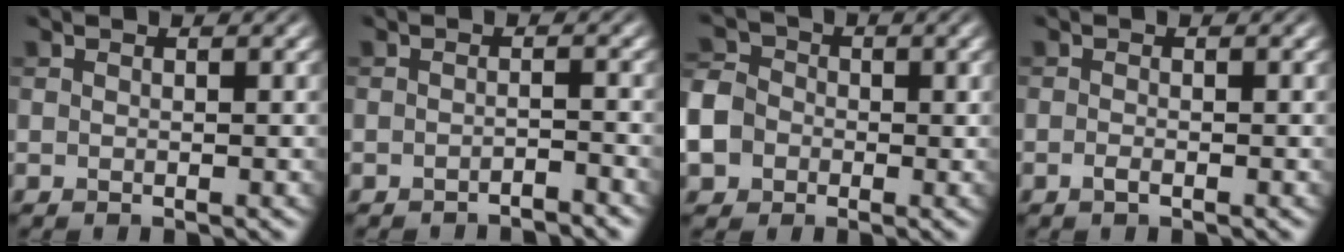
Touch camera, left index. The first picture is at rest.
{"total": 1.8, "force": [-1.7, 0.1, 0.4], "torque": [-0.002, 0.001, -0.029]}
{"total": 8.2, "force": [-3.1, 6.8, 3.2], "torque": [-0.081, -0.018, -0.081]}
{"total": 0.8, "force": [-0.4, 0.2, 0.6], "torque": [-0.013, -0.001, -0.009]}